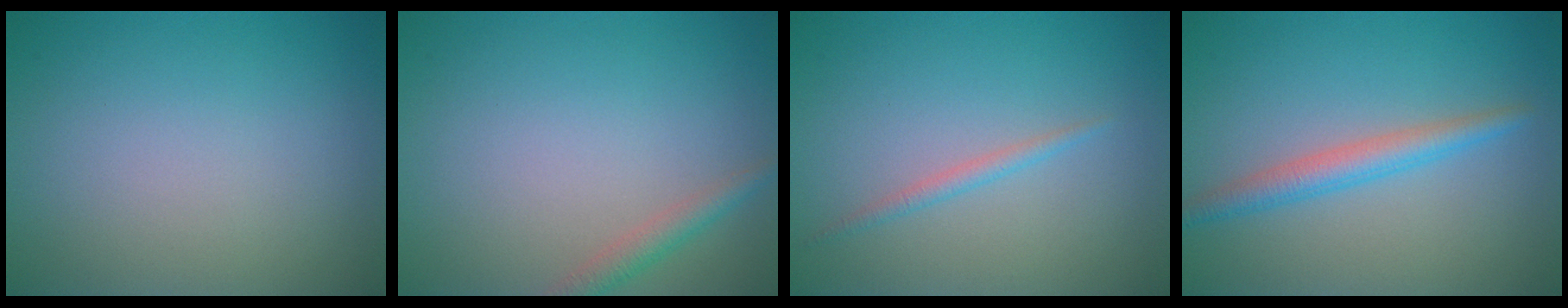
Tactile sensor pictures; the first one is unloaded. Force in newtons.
{"total": 1.8, "press": 1.8, "slide": 0.1}
{"total": 1.1, "press": 1.1, "slide": 0.0}
{"total": 2.7, "press": 2.7, "slide": 0.1}